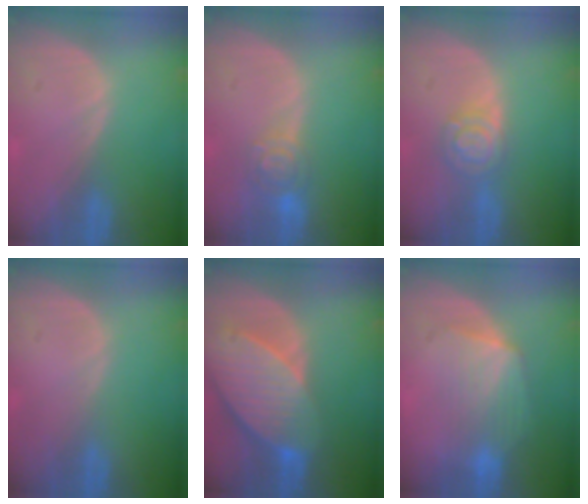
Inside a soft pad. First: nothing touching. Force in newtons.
{"total": 4.7, "press": 4.2, "slide": 2.2}
{"total": 5.2, "press": 5.2, "slide": 0.2}
{"total": 0.0}
{"total": 10.7, "press": 9.4, "slide": 5.0}
{"total": 7.3, "press": 6.9, "slide": 2.6}